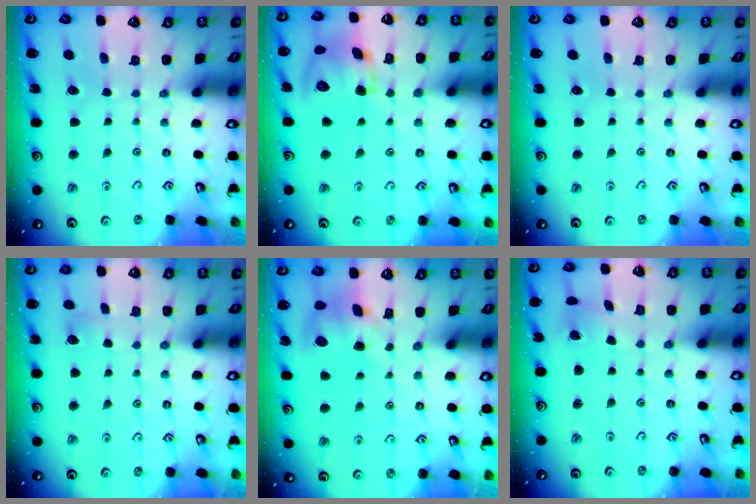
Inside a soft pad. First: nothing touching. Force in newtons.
{"total": 13.9, "press": 13.7, "slide": 2.4}
{"total": 0.0}
{"total": 2.9, "press": 2.9, "slide": 0.4}
{"total": 9.2, "press": 9.2, "slide": 0.5}
{"total": 0.8, "press": 0.8, "slide": 0.1}